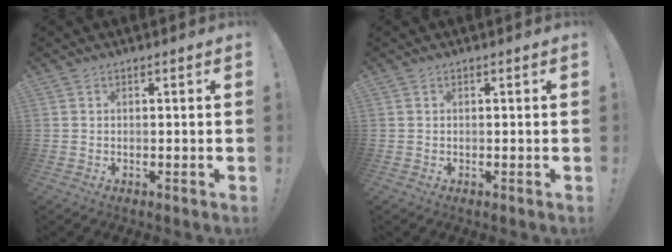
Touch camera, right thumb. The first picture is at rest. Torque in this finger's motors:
{"motor_torque": [-0.03, 0.03, -0.02, -0.02, 0.00]}